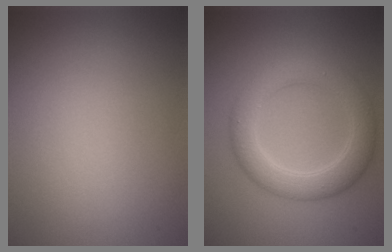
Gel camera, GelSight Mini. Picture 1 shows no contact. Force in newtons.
{"total": 4.6, "press": 4.6, "slide": 0.1}